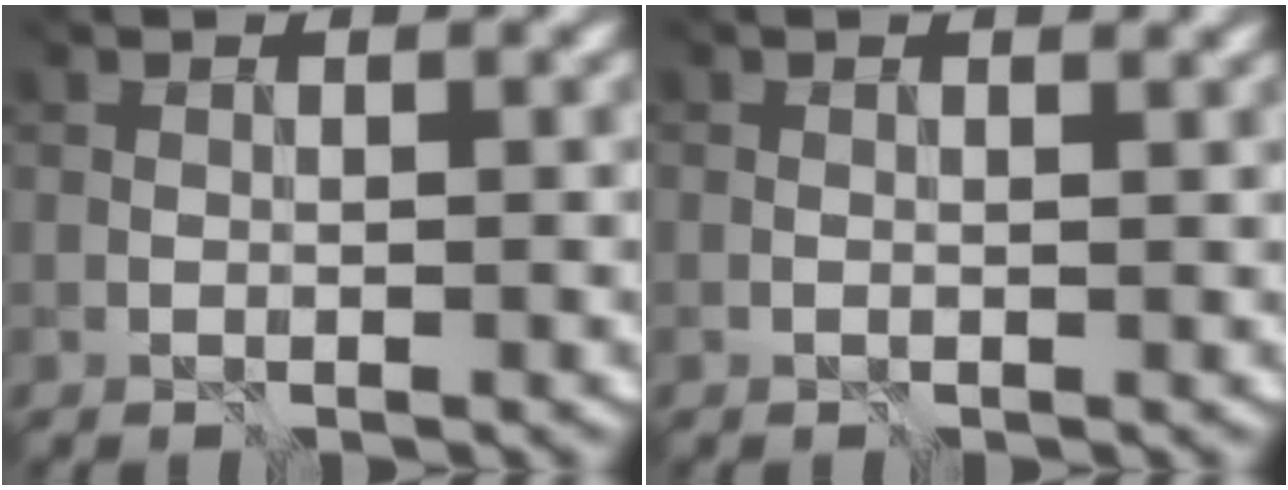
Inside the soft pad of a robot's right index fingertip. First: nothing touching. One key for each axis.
{"total": 0.6, "fx": 0.5, "fy": -0.1, "fz": 0.2, "tx": -0.001, "ty": 0.001, "tz": 0.003}